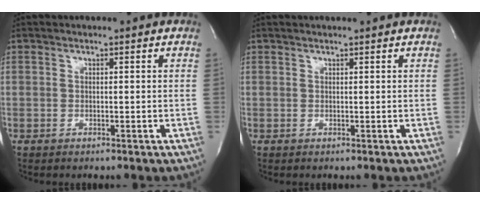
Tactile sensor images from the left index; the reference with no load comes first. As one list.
[{"total": 1.1, "force": [0.9, -0.1, 0.5], "torque": [-0.009, 0.006, 0.018]}]